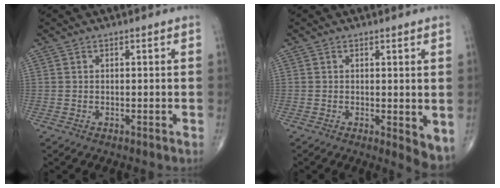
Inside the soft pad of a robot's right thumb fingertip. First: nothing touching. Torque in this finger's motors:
{"motor_torque": [0.10, 0.49, 0.09, -0.24, -0.01]}